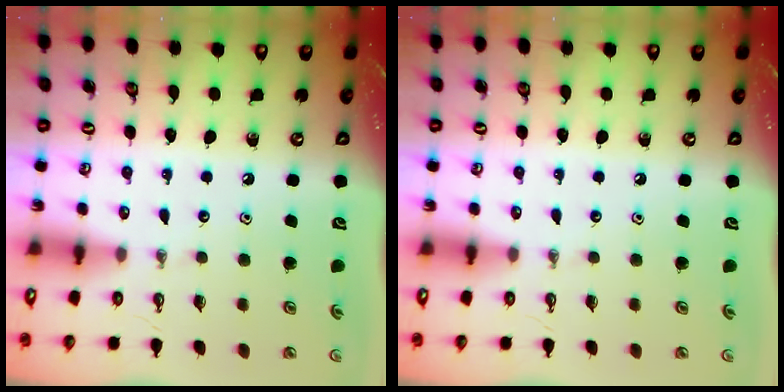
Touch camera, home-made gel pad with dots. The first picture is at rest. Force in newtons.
{"total": 0.0}